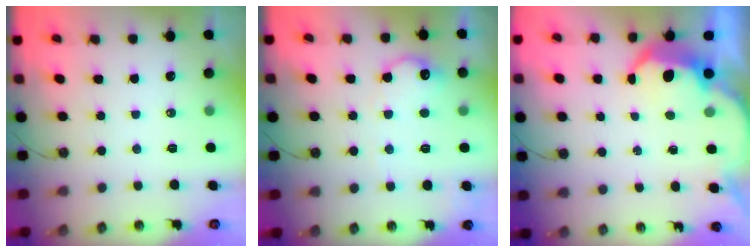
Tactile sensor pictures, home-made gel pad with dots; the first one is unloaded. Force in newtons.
{"total": 14.0, "press": 13.9, "slide": 0.6}
{"total": 6.5, "press": 6.4, "slide": 0.4}